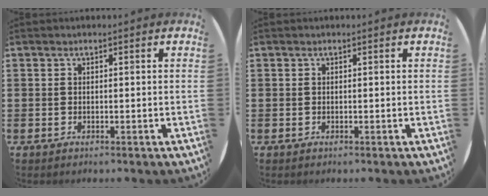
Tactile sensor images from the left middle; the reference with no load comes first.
{"total": 0.0}